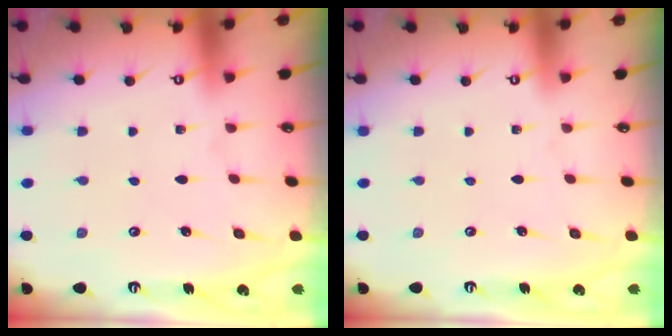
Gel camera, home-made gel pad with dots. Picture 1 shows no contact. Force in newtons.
{"total": 0.0}